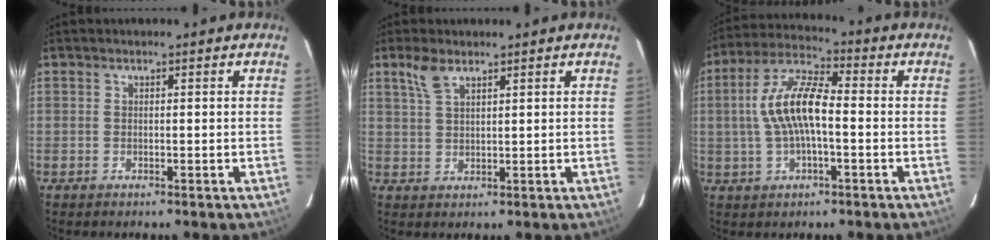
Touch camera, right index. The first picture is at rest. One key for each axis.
{"total": 3.8, "fx": 2.7, "fy": 1.4, "fz": 2.4, "tx": -0.048, "ty": 0.006, "tz": 0.056}
{"total": 11.1, "fx": -0.6, "fy": 3.9, "fz": 10.4, "tx": -0.210, "ty": 0.017, "tz": -0.012}